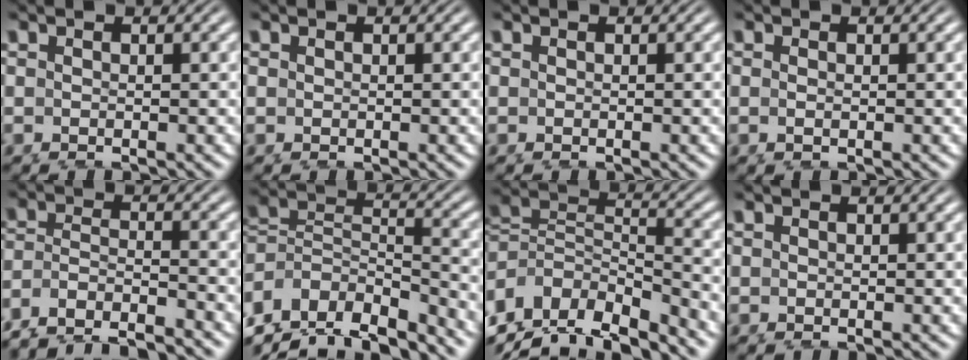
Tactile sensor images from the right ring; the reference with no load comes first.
{"total": 0.0}
{"total": 0.0}
{"total": 0.7, "force": [-0.2, -0.3, 0.6], "torque": [-0.008, -0.004, -0.002]}
{"total": 10.3, "force": [-7.2, 6.6, 3.3], "torque": [-0.082, -0.043, -0.120]}
{"total": 13.2, "force": [-7.5, 8.4, 6.9], "torque": [-0.146, -0.065, -0.099]}
{"total": 12.3, "force": [-6.2, 7.9, 7.0], "torque": [-0.142, -0.054, -0.081]}
{"total": 0.0}